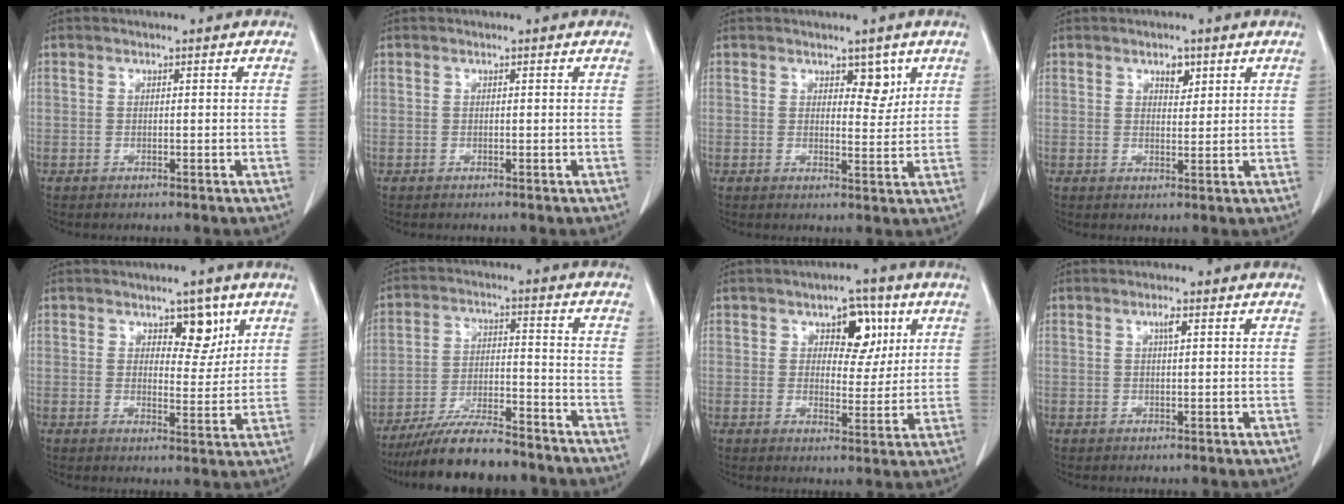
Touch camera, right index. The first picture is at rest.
{"total": 0.0}
{"total": 3.5, "force": [2.0, 1.7, 2.3], "torque": [-0.023, -0.004, 0.029]}
{"total": 2.5, "force": [1.4, 1.3, 1.5], "torque": [-0.019, -0.002, 0.023]}
{"total": 5.2, "force": [3.0, 2.5, 3.4], "torque": [-0.038, -0.002, 0.043]}
{"total": 14.3, "force": [-12.6, 2.1, 6.3], "torque": [-0.103, 0.002, -0.202]}
{"total": 7.0, "force": [3.0, 3.8, 5.0], "torque": [-0.060, 0.012, 0.043]}
{"total": 1.4, "force": [0.6, 0.2, 1.2], "torque": [-0.023, 0.001, 0.009]}